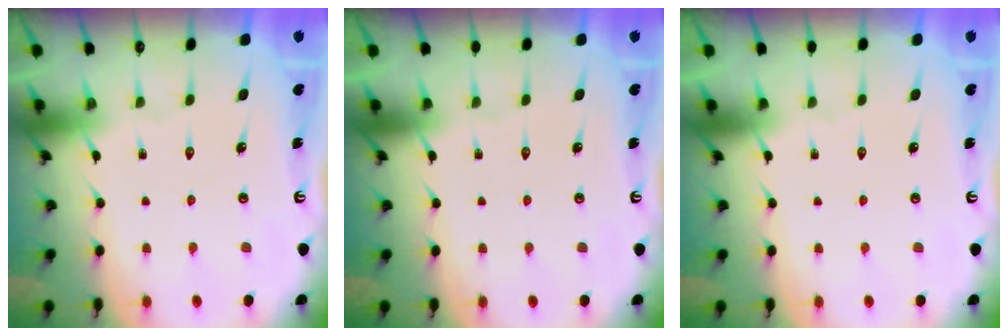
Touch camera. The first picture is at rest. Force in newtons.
{"total": 0.0}
{"total": 0.0}